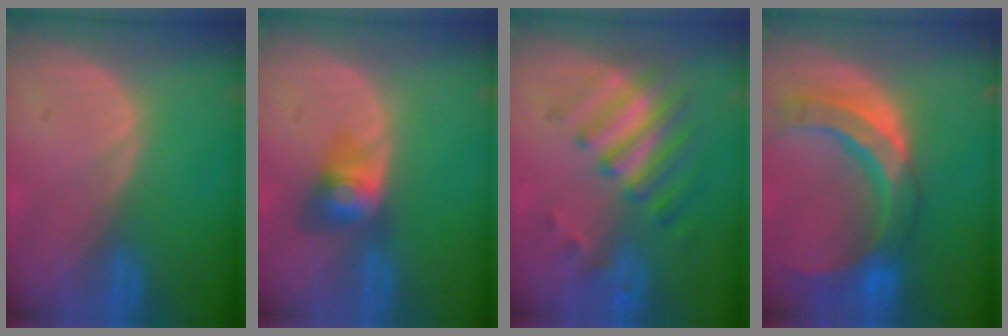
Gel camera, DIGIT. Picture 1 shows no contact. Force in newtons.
{"total": 4.0, "press": 4.0, "slide": 0.2}
{"total": 7.7, "press": 6.8, "slide": 3.6}
{"total": 11.3, "press": 9.6, "slide": 6.1}